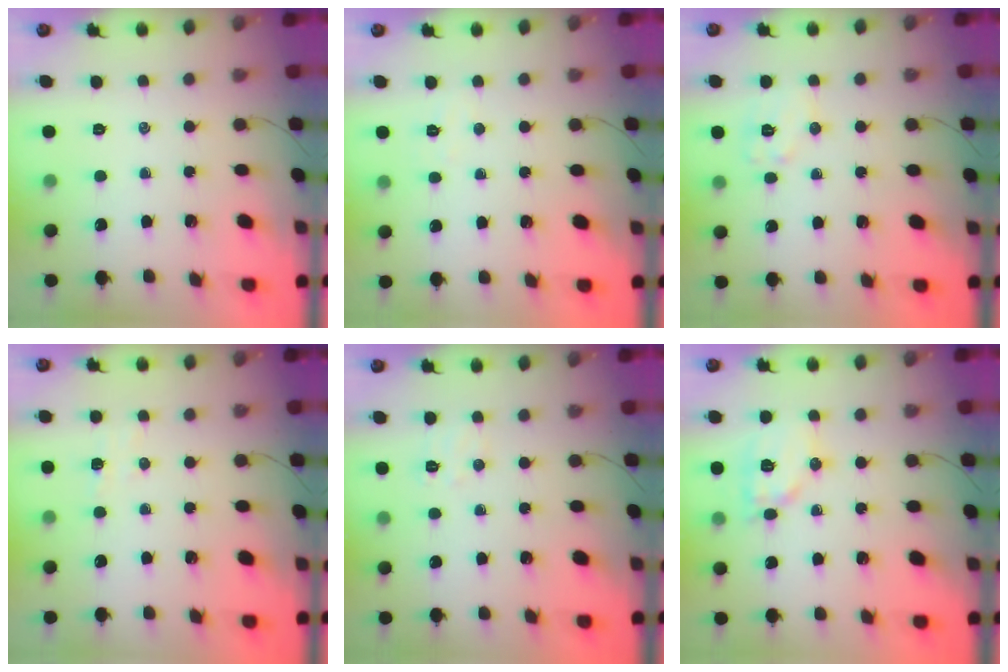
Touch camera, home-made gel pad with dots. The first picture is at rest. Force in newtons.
{"total": 2.7, "press": 2.6, "slide": 0.7}
{"total": 7.1, "press": 7.1, "slide": 0.4}
{"total": 4.5, "press": 4.4, "slide": 1.0}
{"total": 5.0, "press": 4.8, "slide": 1.1}
{"total": 11.4, "press": 11.4, "slide": 0.5}